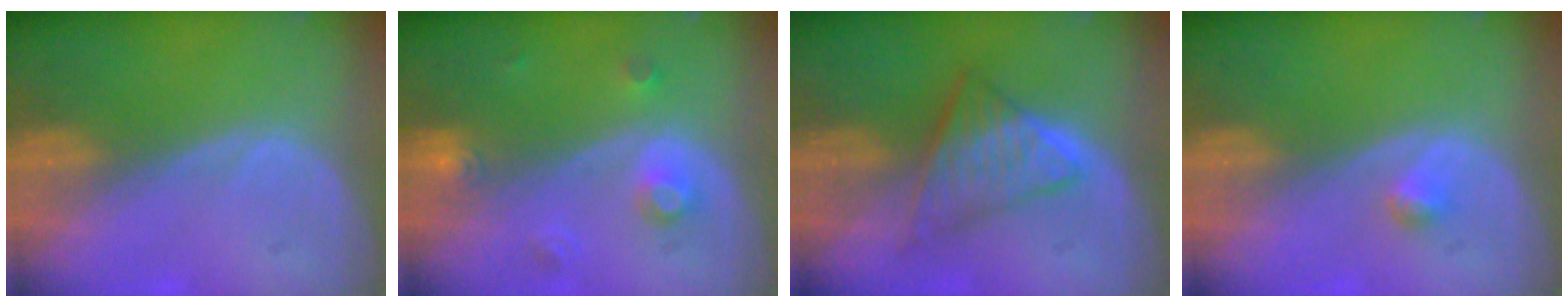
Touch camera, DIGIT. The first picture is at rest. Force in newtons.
{"total": 3.5, "press": 3.1, "slide": 1.7}
{"total": 6.7, "press": 6.0, "slide": 3.0}
{"total": 1.1, "press": 1.1, "slide": 0.1}